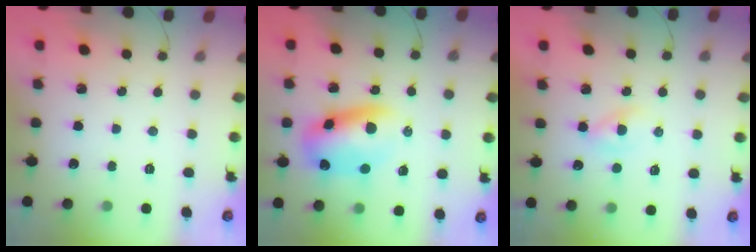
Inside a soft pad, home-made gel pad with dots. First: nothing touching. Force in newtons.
{"total": 11.0, "press": 10.6, "slide": 2.7}
{"total": 1.9, "press": 1.6, "slide": 0.9}